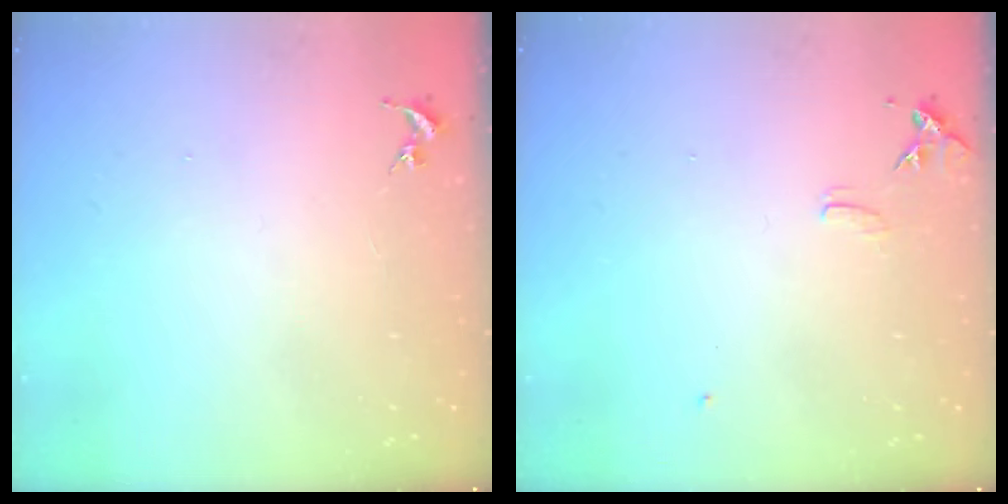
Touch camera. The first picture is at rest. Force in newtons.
{"total": 6.3, "press": 6.2, "slide": 0.7}